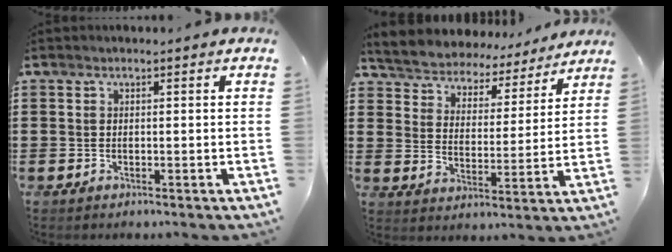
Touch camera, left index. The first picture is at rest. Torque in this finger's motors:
{"motor_torque": [1.00, -1.13, 0.39, 0.05]}